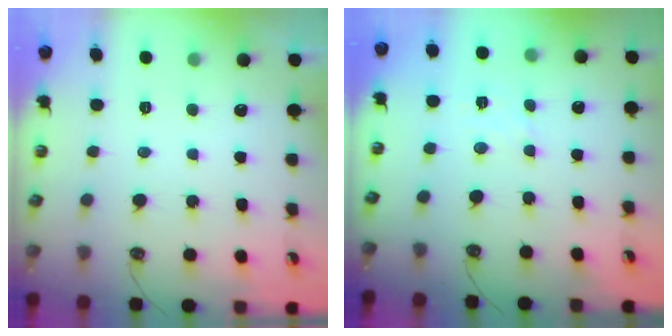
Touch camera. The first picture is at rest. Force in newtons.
{"total": 1.7, "press": 1.6, "slide": 0.4}